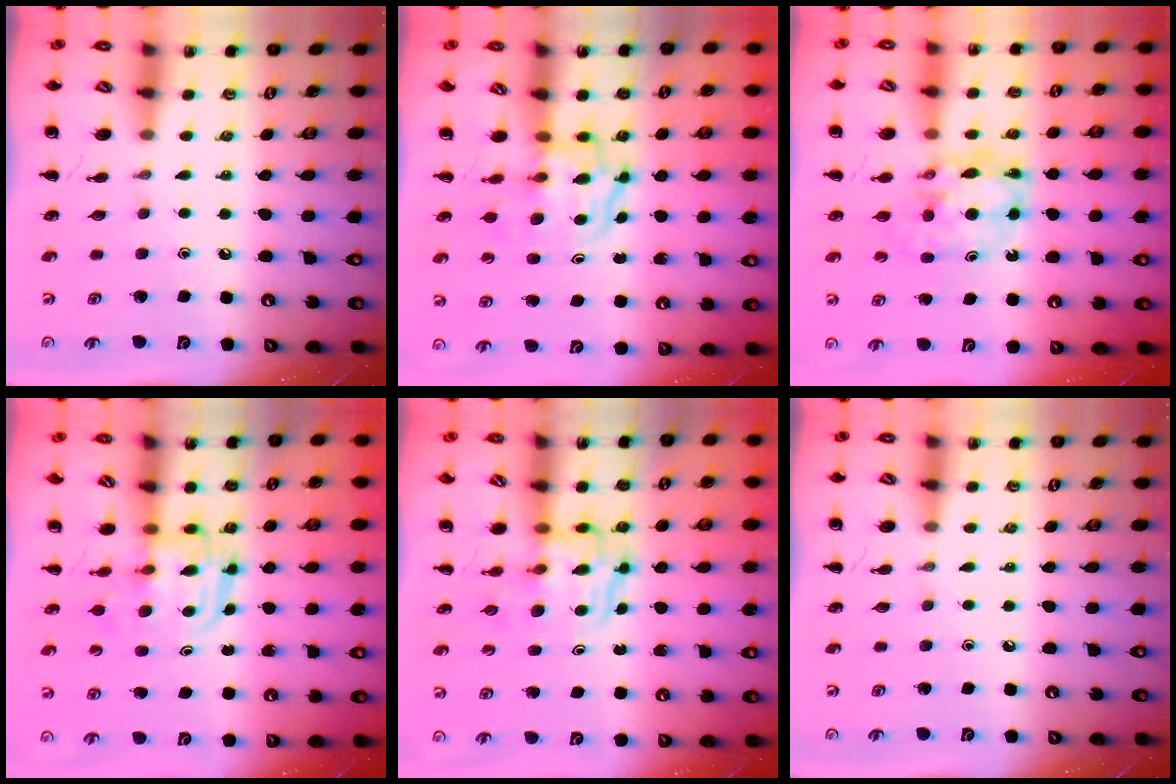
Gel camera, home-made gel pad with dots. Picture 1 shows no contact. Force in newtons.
{"total": 3.5, "press": 3.5, "slide": 0.4}
{"total": 8.0, "press": 7.8, "slide": 1.5}
{"total": 2.9, "press": 2.9, "slide": 0.3}
{"total": 3.6, "press": 3.6, "slide": 0.2}
{"total": 0.0}